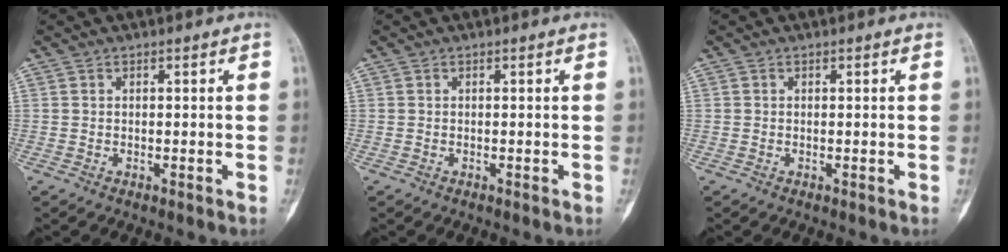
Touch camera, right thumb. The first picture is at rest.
{"total": 0.0}
{"total": 0.0}